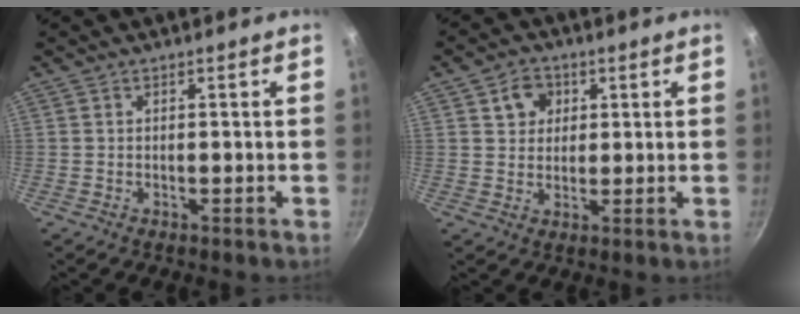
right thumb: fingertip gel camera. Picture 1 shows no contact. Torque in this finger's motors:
{"motor_torque": [-0.49, 0.40, -0.15, 0.05, 0.05]}